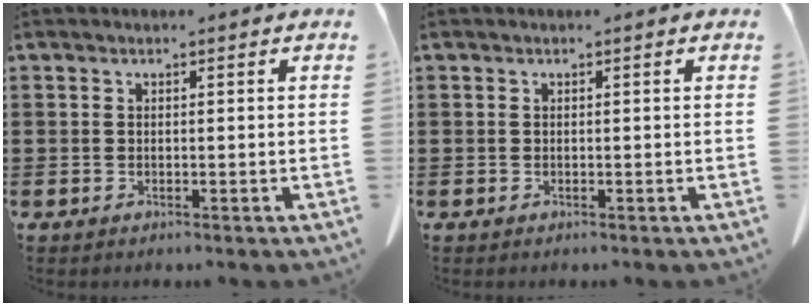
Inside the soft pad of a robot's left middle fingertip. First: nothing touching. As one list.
[{"total": 0.0}]